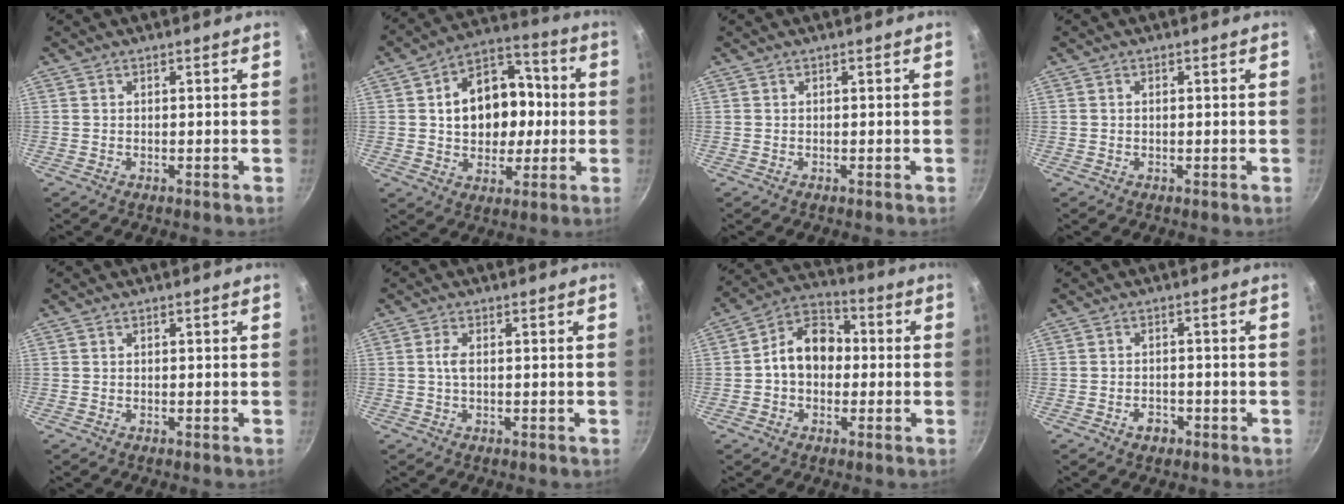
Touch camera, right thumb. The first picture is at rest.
{"total": 16.6, "force": [1.0, 12.6, 10.8], "torque": [-0.127, 0.032, 0.013]}
{"total": 0.0}
{"total": 0.6, "force": [0.1, 0.4, 0.4], "torque": [-0.006, 0.003, 0.001]}
{"total": 0.0}
{"total": 2.1, "force": [0.1, 0.8, 1.9], "torque": [-0.046, 0.004, 0.000]}
{"total": 11.1, "force": [-0.3, 8.4, 7.2], "torque": [-0.073, 0.034, -0.024]}
{"total": 3.0, "force": [-1.6, 2.1, 1.4], "torque": [-0.011, 0.016, -0.022]}